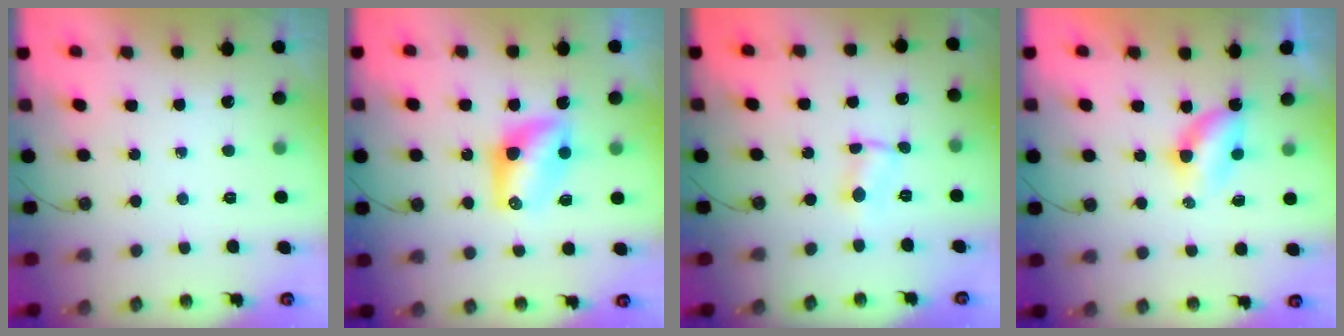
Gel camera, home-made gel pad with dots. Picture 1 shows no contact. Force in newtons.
{"total": 7.4, "press": 7.4, "slide": 0.2}
{"total": 1.6, "press": 1.6, "slide": 0.3}
{"total": 4.1, "press": 4.0, "slide": 0.5}